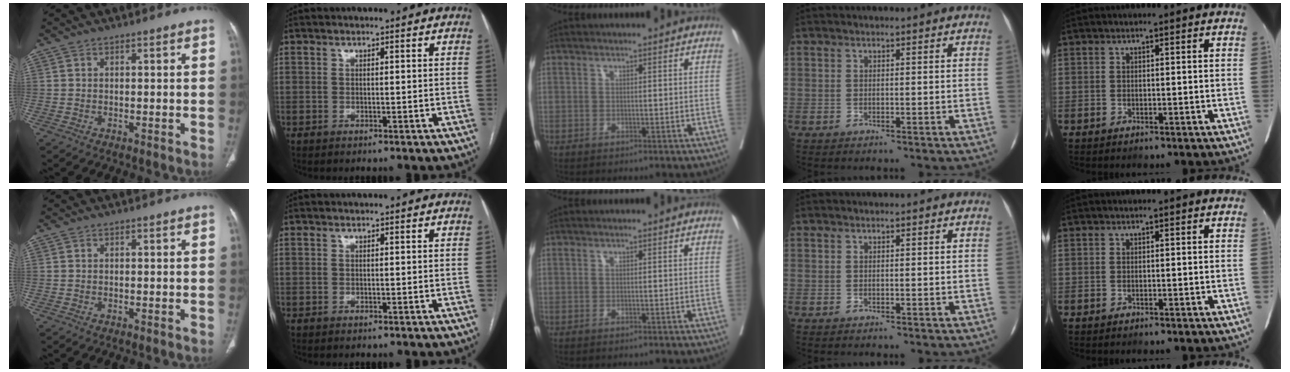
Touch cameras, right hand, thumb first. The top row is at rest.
{}